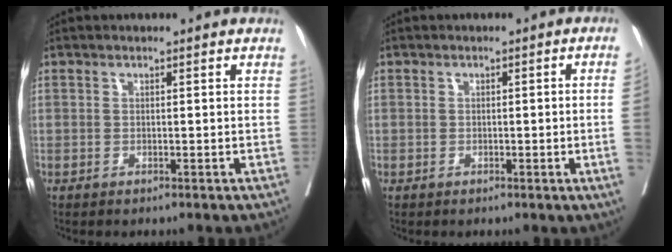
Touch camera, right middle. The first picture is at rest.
{"total": 3.3, "force": [-0.5, -0.6, 3.2], "torque": [-0.045, 0.001, -0.003]}